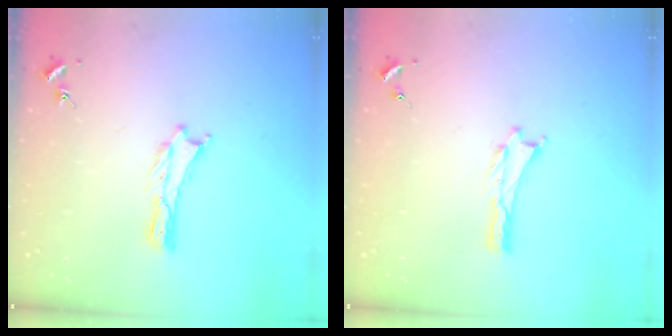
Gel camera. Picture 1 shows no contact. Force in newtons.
{"total": 0.0}